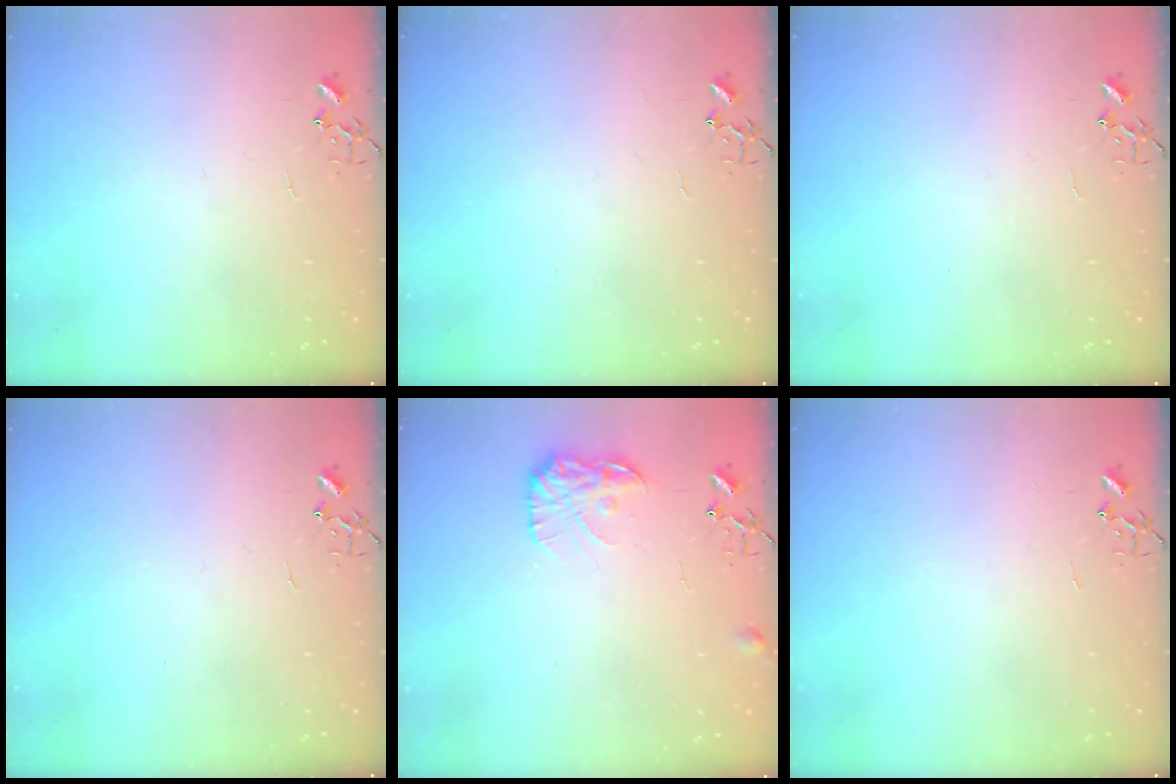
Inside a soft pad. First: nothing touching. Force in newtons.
{"total": 0.0}
{"total": 0.0}
{"total": 0.0}
{"total": 10.7, "press": 10.7, "slide": 0.4}
{"total": 0.0}